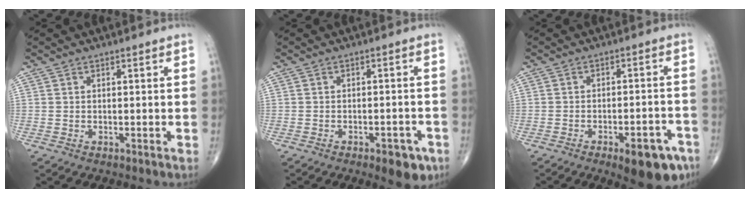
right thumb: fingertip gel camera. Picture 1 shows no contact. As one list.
[{"total": 5.8, "force": [-3.3, 2.6, 4.0], "torque": [-0.032, 0.012, -0.038]}, {"total": 10.3, "force": [-6.0, 3.9, 7.4], "torque": [-0.076, 0.030, -0.075]}]